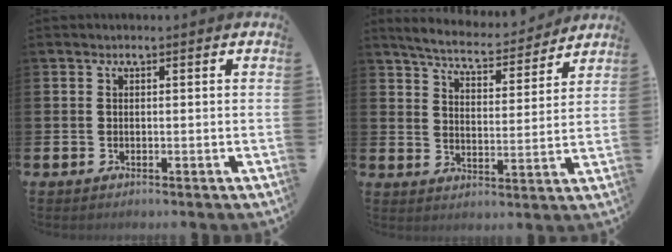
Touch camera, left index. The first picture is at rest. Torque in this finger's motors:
{"motor_torque": [0.94, -1.20, 0.05, 0.07]}